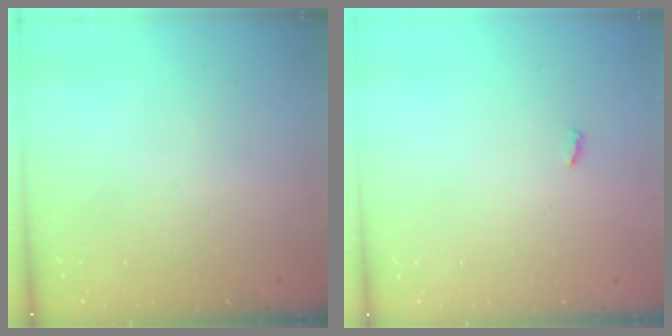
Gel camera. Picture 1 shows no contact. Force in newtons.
{"total": 2.7, "press": 2.7, "slide": 0.2}